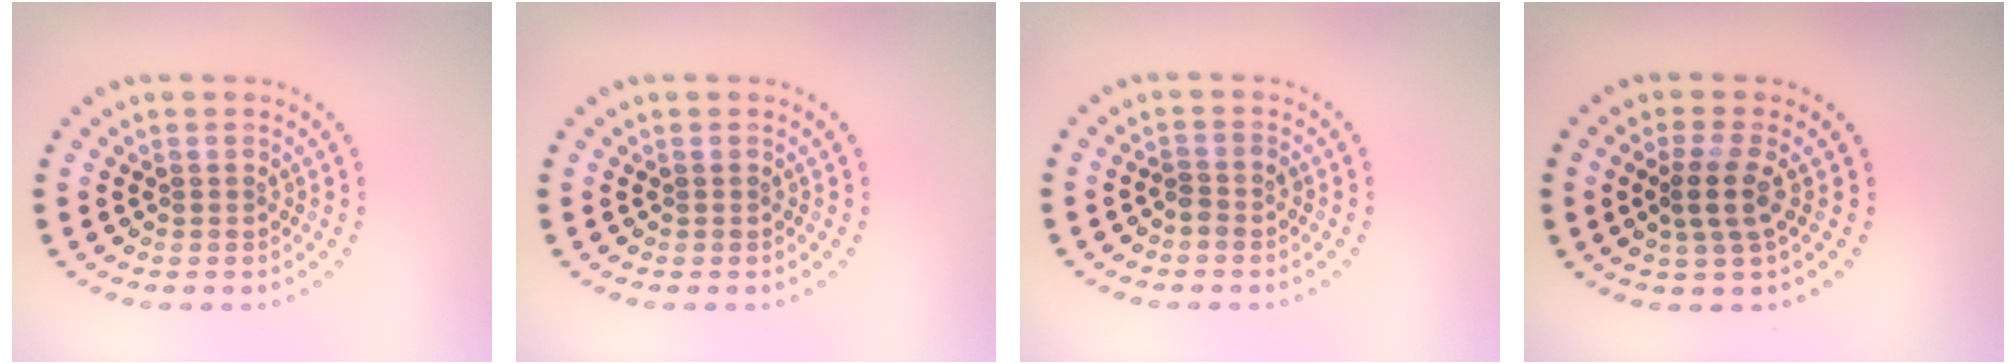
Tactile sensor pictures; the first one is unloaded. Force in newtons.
{"total": 0.0}
{"total": 1.0, "press": 0.8, "slide": 0.6}
{"total": 2.7, "press": 2.1, "slide": 1.7}